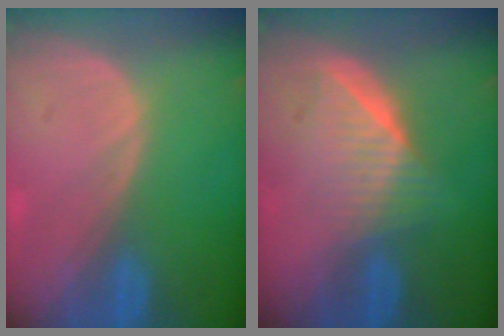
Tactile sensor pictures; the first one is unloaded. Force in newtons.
{"total": 6.5, "press": 5.9, "slide": 2.9}